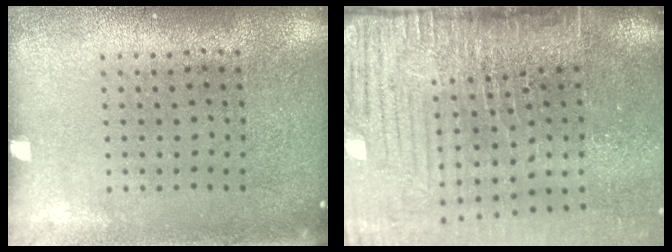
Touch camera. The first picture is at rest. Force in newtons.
{"total": 4.9, "press": 4.0, "slide": 2.8}